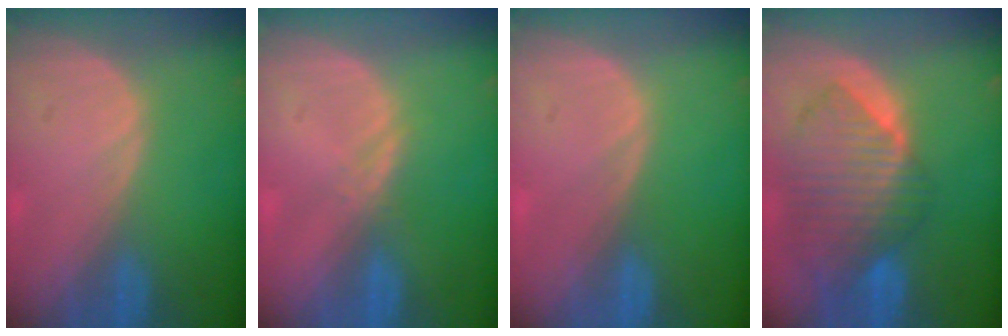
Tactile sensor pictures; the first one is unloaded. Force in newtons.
{"total": 1.1, "press": 1.1, "slide": 0.1}
{"total": 0.0}
{"total": 10.4, "press": 9.0, "slide": 5.1}